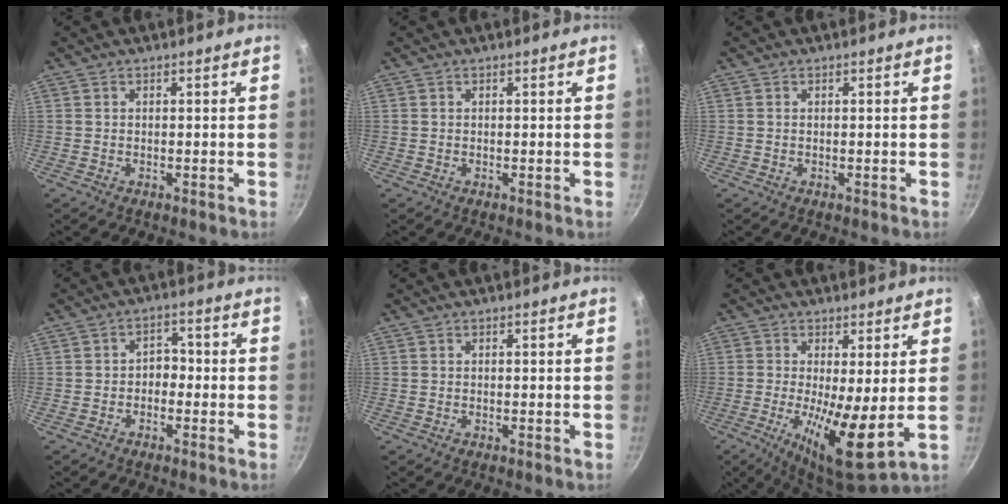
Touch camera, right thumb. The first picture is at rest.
{"total": 0.0}
{"total": 0.0}
{"total": 3.0, "force": [-1.0, 2.3, 1.7], "torque": [-0.003, 0.017, -0.023]}
{"total": 0.0}
{"total": 11.8, "force": [-0.2, 3.1, 11.4], "torque": [-0.190, -0.029, -0.003]}